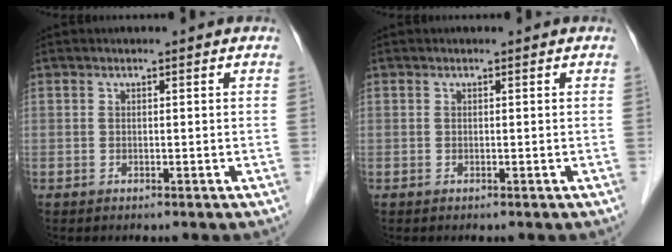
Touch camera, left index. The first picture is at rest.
{"total": 0.0}